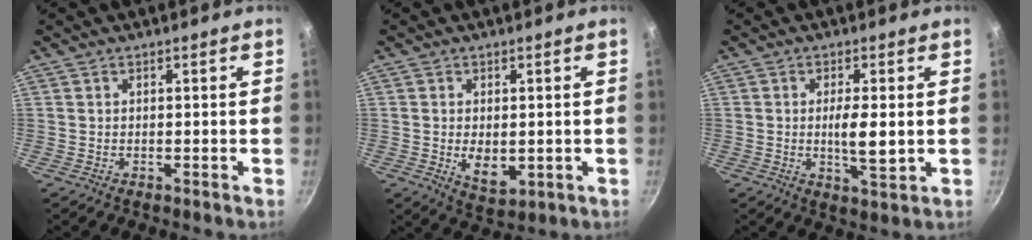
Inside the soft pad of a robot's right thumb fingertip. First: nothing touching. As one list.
[{"total": 6.0, "force": [-0.4, 3.8, 4.7], "torque": [-0.066, -0.013, 0.006]}, {"total": 5.9, "force": [0.0, 1.6, 5.7], "torque": [-0.103, -0.007, 0.002]}]